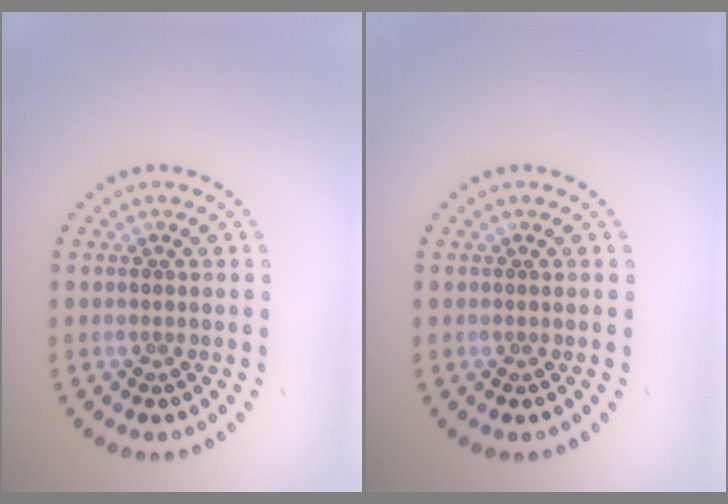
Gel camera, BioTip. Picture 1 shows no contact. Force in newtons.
{"total": 0.0}